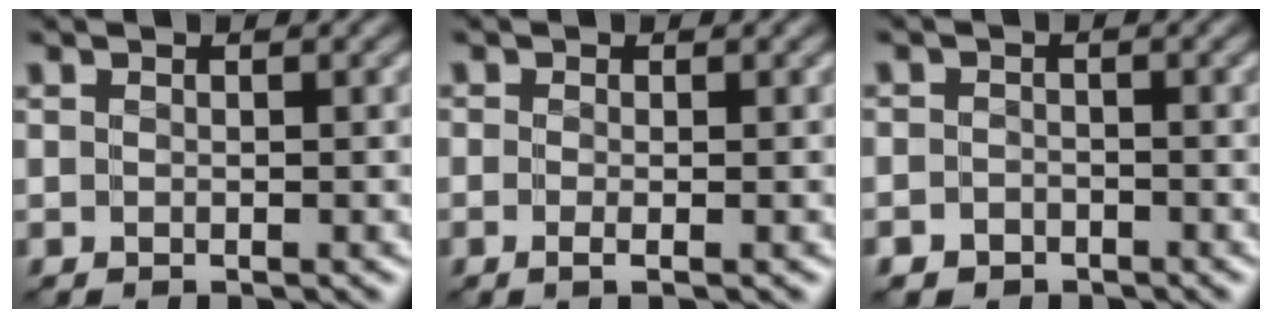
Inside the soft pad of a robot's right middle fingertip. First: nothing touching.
{"total": 0.7, "force": [-0.3, -0.1, 0.7], "torque": [-0.013, -0.003, -0.008]}
{"total": 1.9, "force": [-1.5, 1.2, -0.1], "torque": [0.018, 0.007, -0.030]}